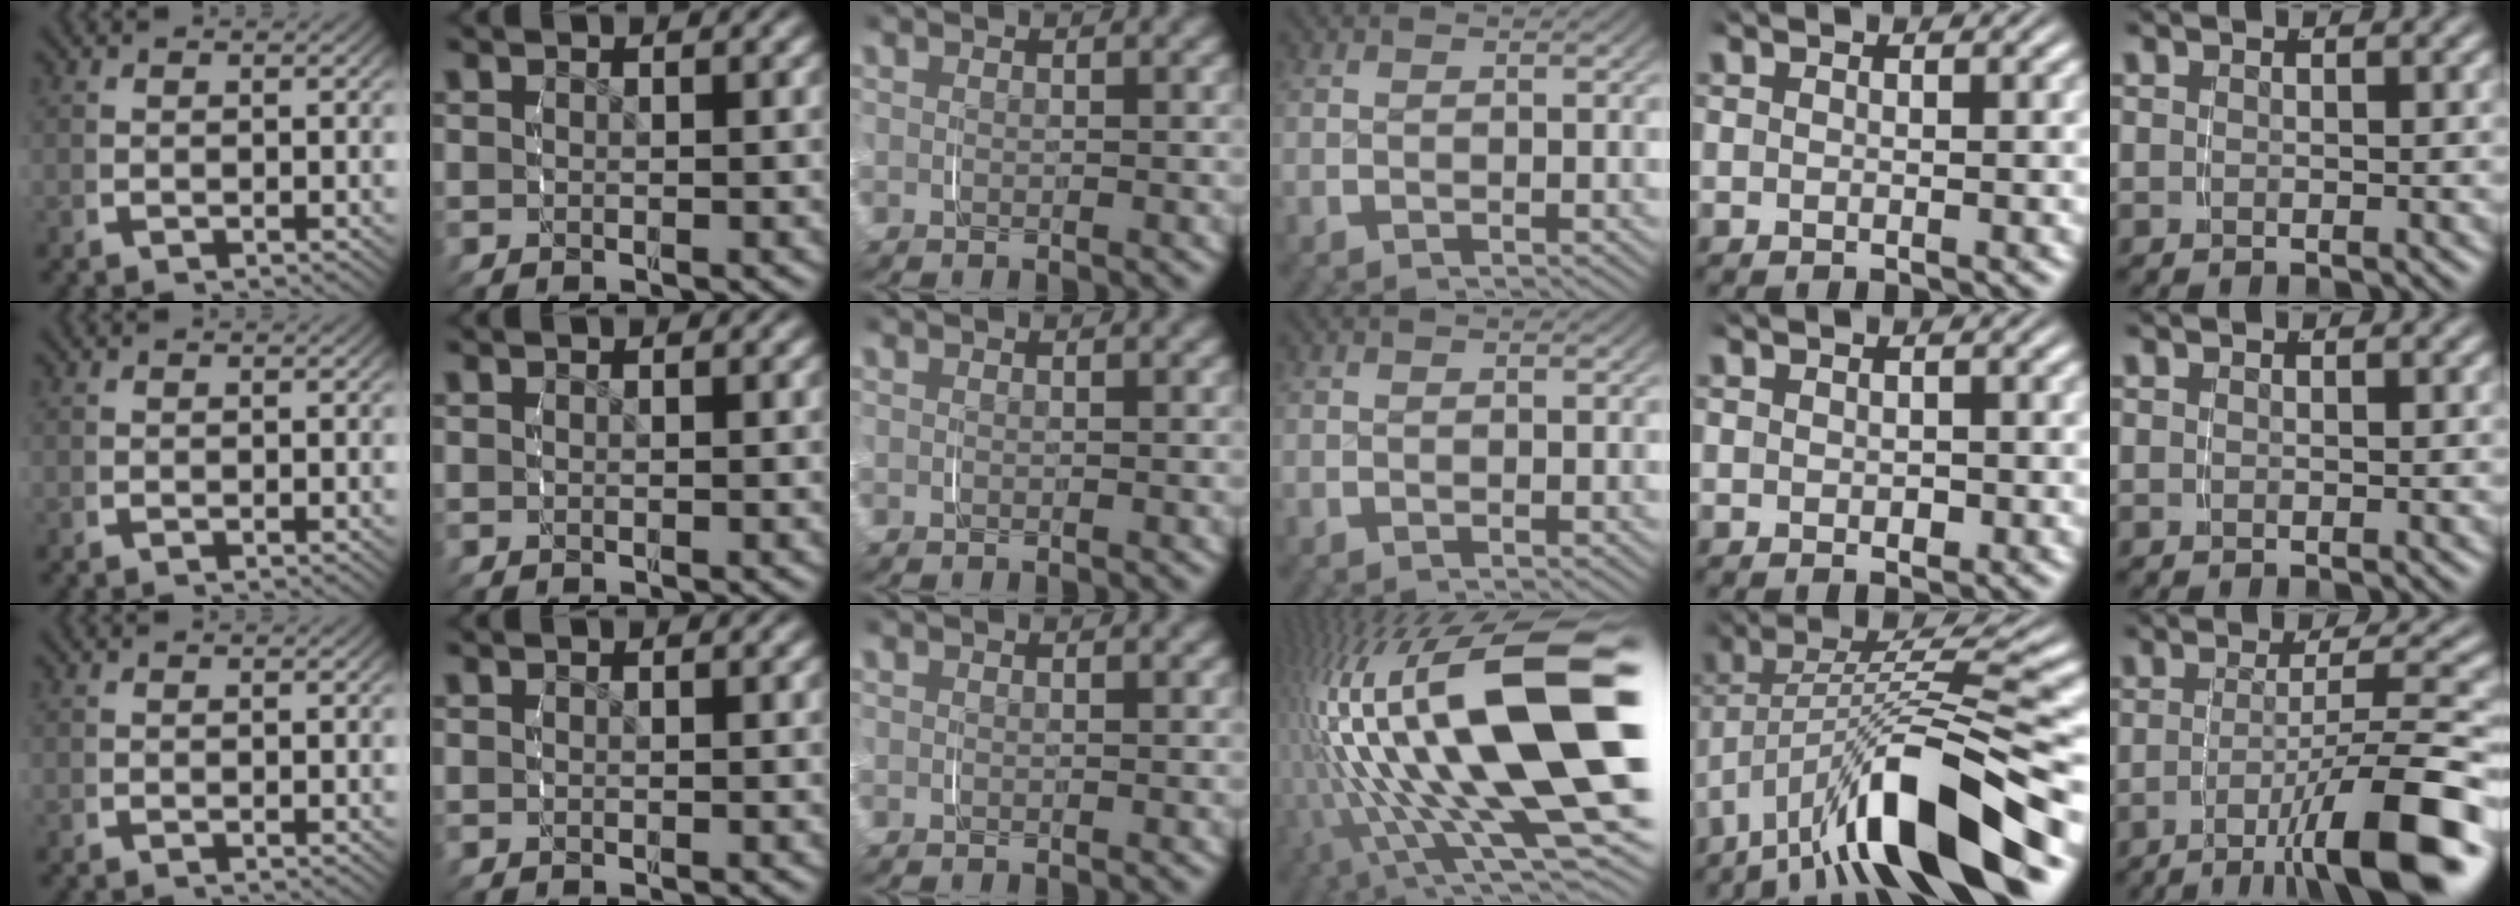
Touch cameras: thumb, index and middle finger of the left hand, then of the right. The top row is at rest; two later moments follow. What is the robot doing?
{"motion": "grasp_and_lifting", "object": "pencil case"}